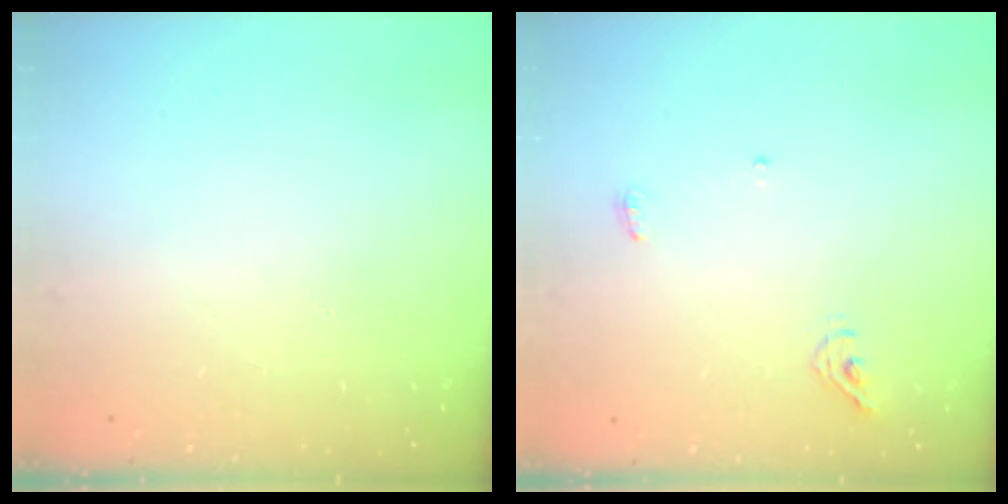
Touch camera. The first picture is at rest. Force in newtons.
{"total": 5.1, "press": 5.0, "slide": 0.8}